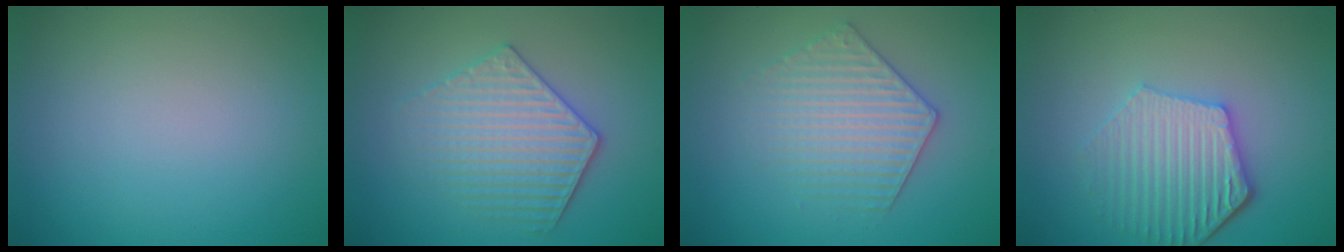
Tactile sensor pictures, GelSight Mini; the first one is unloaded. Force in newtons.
{"total": 3.8, "press": 3.6, "slide": 1.0}
{"total": 3.5, "press": 3.4, "slide": 0.7}
{"total": 5.4, "press": 4.2, "slide": 3.3}